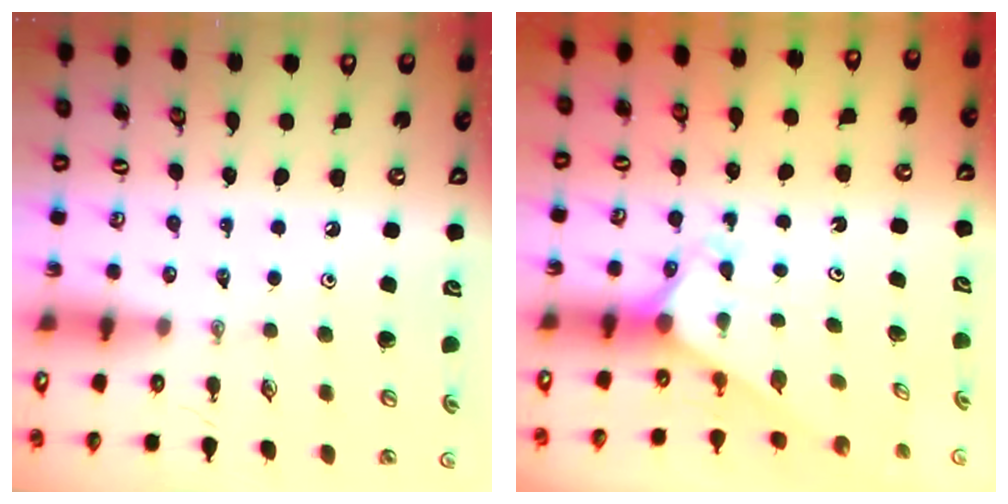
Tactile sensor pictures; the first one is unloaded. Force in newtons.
{"total": 2.3, "press": 2.3, "slide": 0.2}